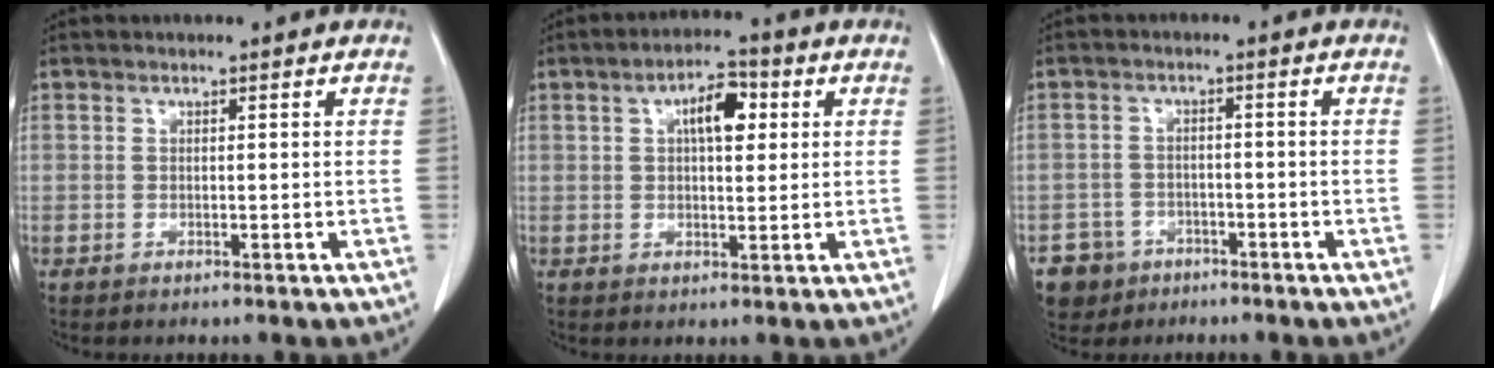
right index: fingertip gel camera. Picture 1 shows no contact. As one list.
[{"total": 6.2, "force": [1.8, 2.5, 5.4], "torque": [-0.087, 0.013, 0.028]}, {"total": 5.8, "force": [-3.7, 4.5, 0.3], "torque": [-0.005, 0.007, -0.061]}]